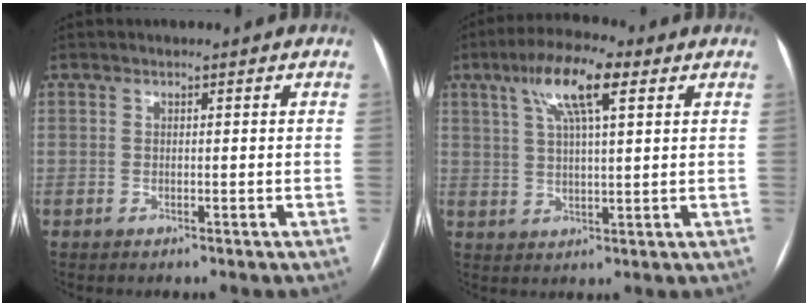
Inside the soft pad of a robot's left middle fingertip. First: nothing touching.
{"total": 9.6, "force": [4.5, 1.9, 8.2], "torque": [-0.155, 0.023, 0.077]}